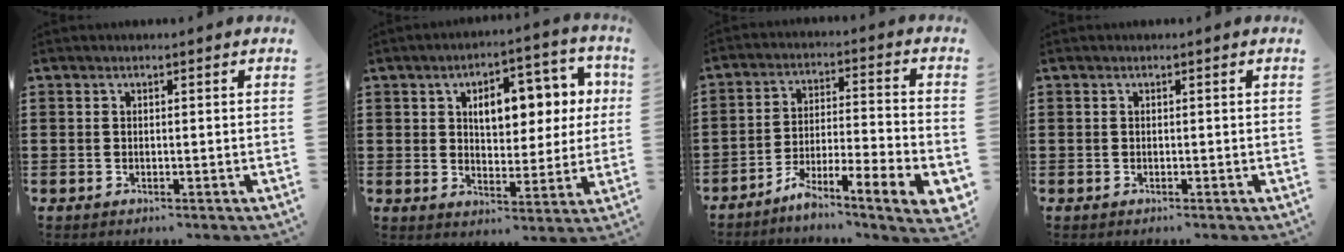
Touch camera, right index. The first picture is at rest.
{"total": 8.5, "force": [2.7, 4.9, 6.5], "torque": [-0.100, -0.001, 0.037]}
{"total": 7.4, "force": [-5.2, 0.2, 5.3], "torque": [-0.095, -0.013, -0.101]}
{"total": 0.0}